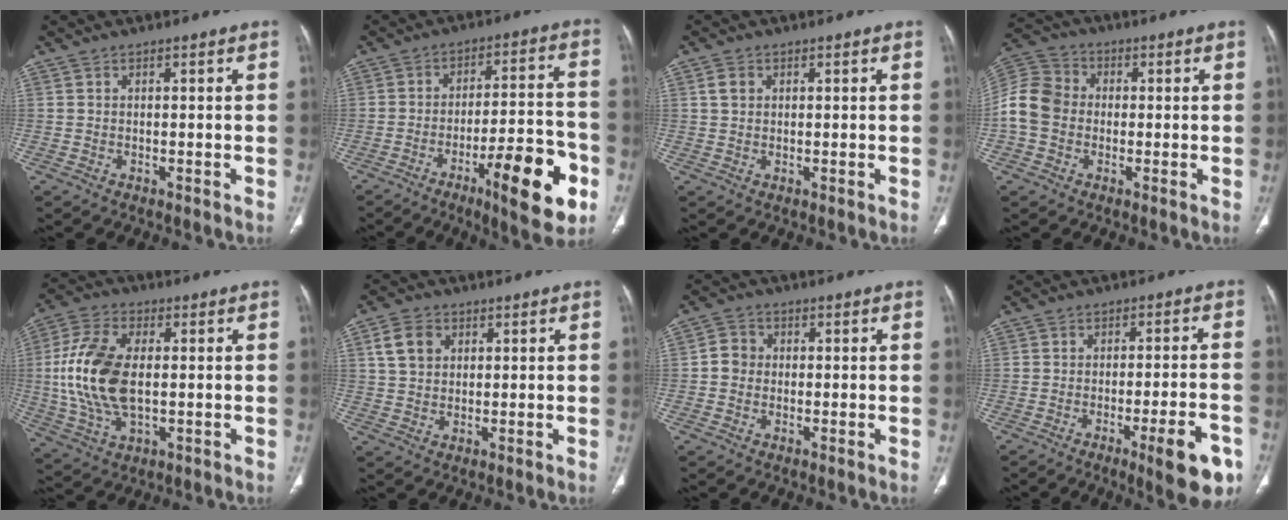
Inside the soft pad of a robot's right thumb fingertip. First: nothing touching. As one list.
[{"total": 17.4, "force": [-7.7, 4.0, 15.1], "torque": [-0.207, 0.034, -0.107]}, {"total": 2.2, "force": [0.7, 1.7, 1.1], "torque": [-0.016, 0.002, 0.016]}, {"total": 9.5, "force": [-0.9, 8.0, 5.0], "torque": [-0.095, 0.032, -0.029]}, {"total": 15.5, "force": [0.4, 8.5, 12.9], "torque": [-0.275, 0.003, 0.010]}, {"total": 5.6, "force": [2.0, 4.3, 3.0], "torque": [-0.041, 0.001, 0.038]}, {"total": 3.5, "force": [-0.3, 3.3, 1.3], "torque": [-0.005, 0.010, -0.011]}, {"total": 11.1, "force": [-5.6, 2.1, 9.3], "torque": [-0.114, 0.018, -0.071]}]